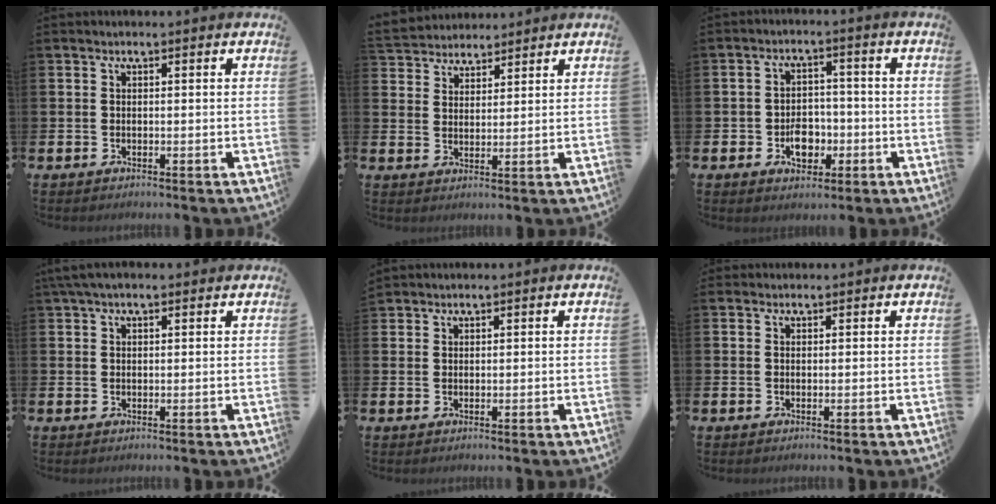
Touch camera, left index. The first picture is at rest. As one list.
[{"total": 4.2, "force": [3.9, 1.2, -0.7], "torque": [-0.012, -0.016, 0.073]}, {"total": 4.5, "force": [-1.6, 3.3, 2.7], "torque": [-0.043, 0.005, -0.033]}, {"total": 2.6, "force": [2.0, 0.8, 1.5], "torque": [-0.033, 0.006, 0.036]}, {"total": 1.5, "force": [1.5, 0.4, -0.1], "torque": [0.007, 0.000, 0.027]}, {"total": 1.1, "force": [1.0, 0.4, -0.1], "torque": [0.016, -0.001, 0.015]}]